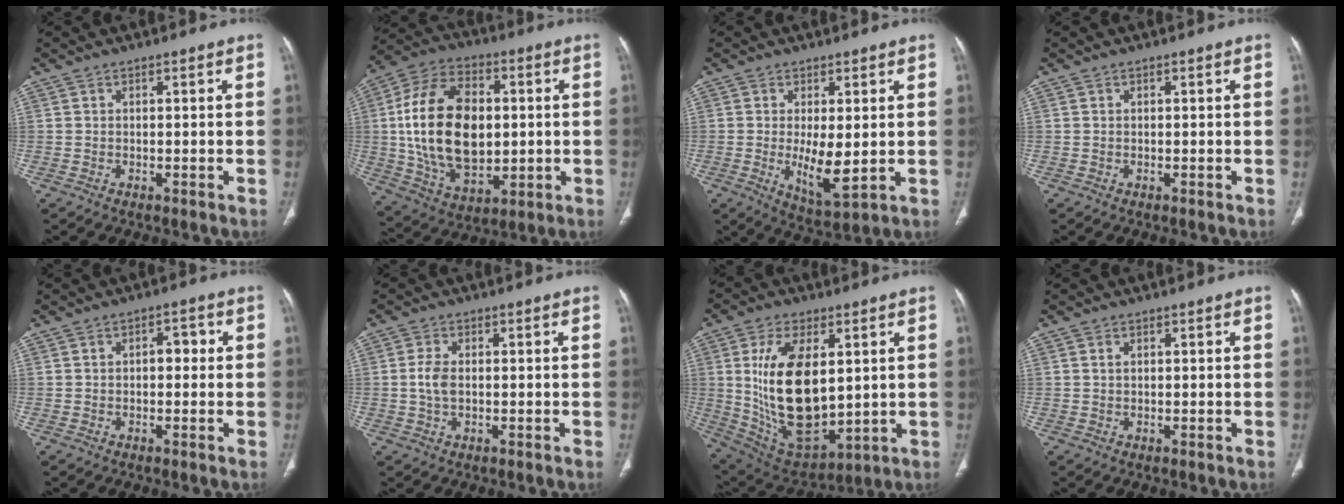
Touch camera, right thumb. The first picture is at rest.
{"total": 22.9, "force": [1.0, 14.3, 17.9], "torque": [-0.310, 0.001, 0.029]}
{"total": 7.8, "force": [-0.3, 2.9, 7.2], "torque": [-0.117, -0.022, 0.006]}
{"total": 0.0}
{"total": 2.9, "force": [0.1, 1.9, 2.2], "torque": [-0.020, 0.013, -0.004]}
{"total": 3.5, "force": [-0.1, 2.0, 2.9], "torque": [-0.065, 0.004, -0.003]}
{"total": 20.8, "force": [2.8, 11.0, 17.4], "torque": [-0.309, -0.021, 0.073]}
{"total": 0.8, "force": [0.3, 0.5, 0.5], "torque": [-0.012, 0.001, 0.007]}